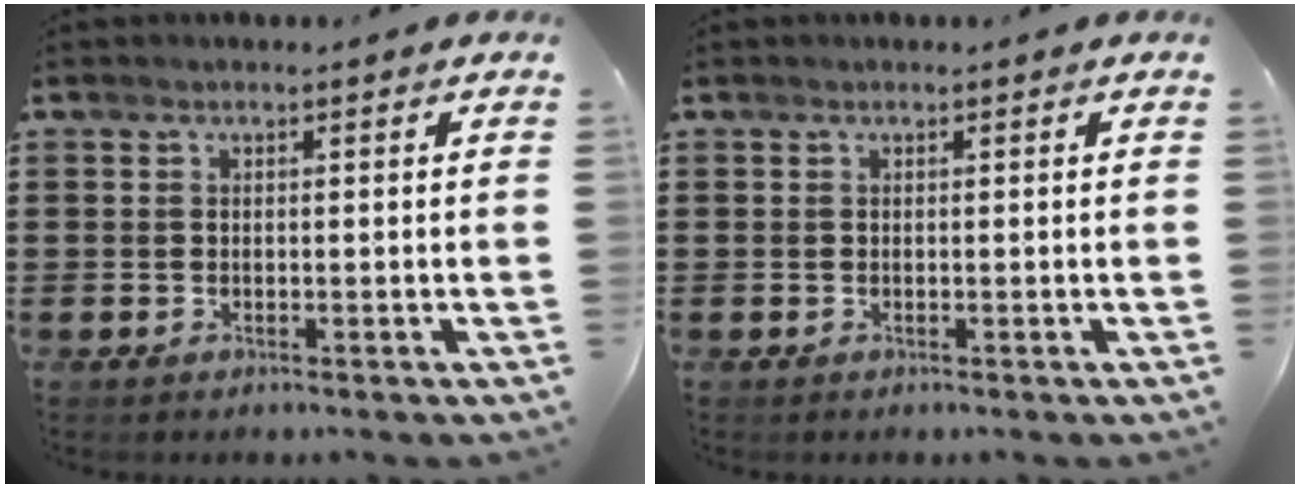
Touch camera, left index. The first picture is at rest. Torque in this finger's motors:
{"motor_torque": [0.27, 0.28, 0.04, 0.00]}